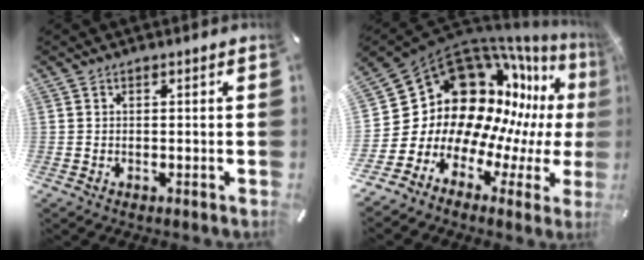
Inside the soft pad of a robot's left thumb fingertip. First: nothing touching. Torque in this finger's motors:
{"motor_torque": [0.30, 2.33, 1.42, 1.13, 0.15]}